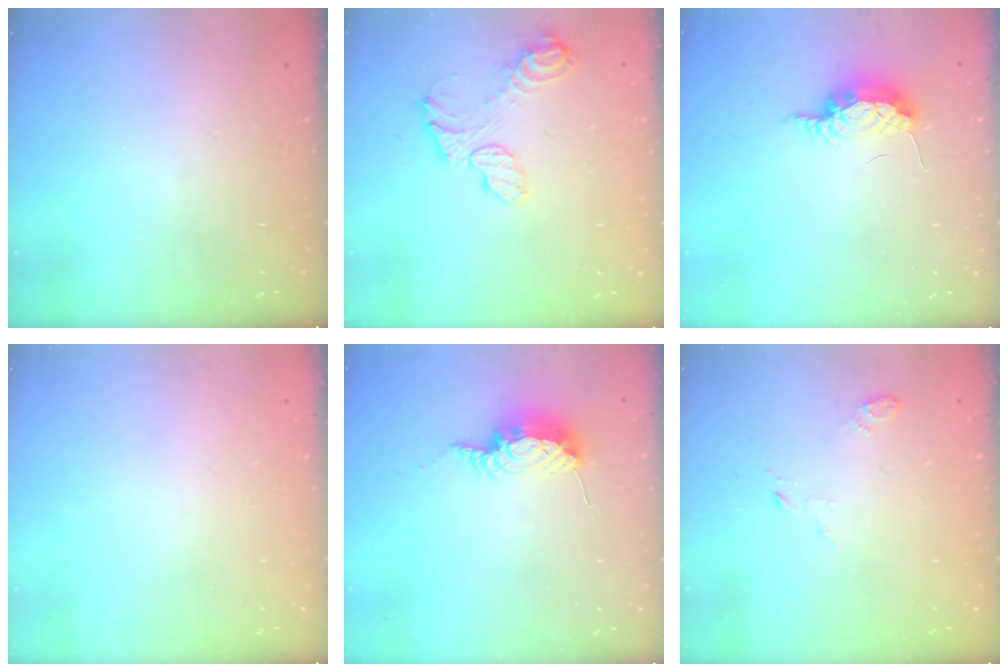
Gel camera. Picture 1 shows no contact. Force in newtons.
{"total": 10.3, "press": 10.3, "slide": 0.9}
{"total": 9.2, "press": 8.2, "slide": 4.1}
{"total": 0.0}
{"total": 8.5, "press": 8.5, "slide": 1.0}
{"total": 3.3, "press": 3.2, "slide": 0.7}